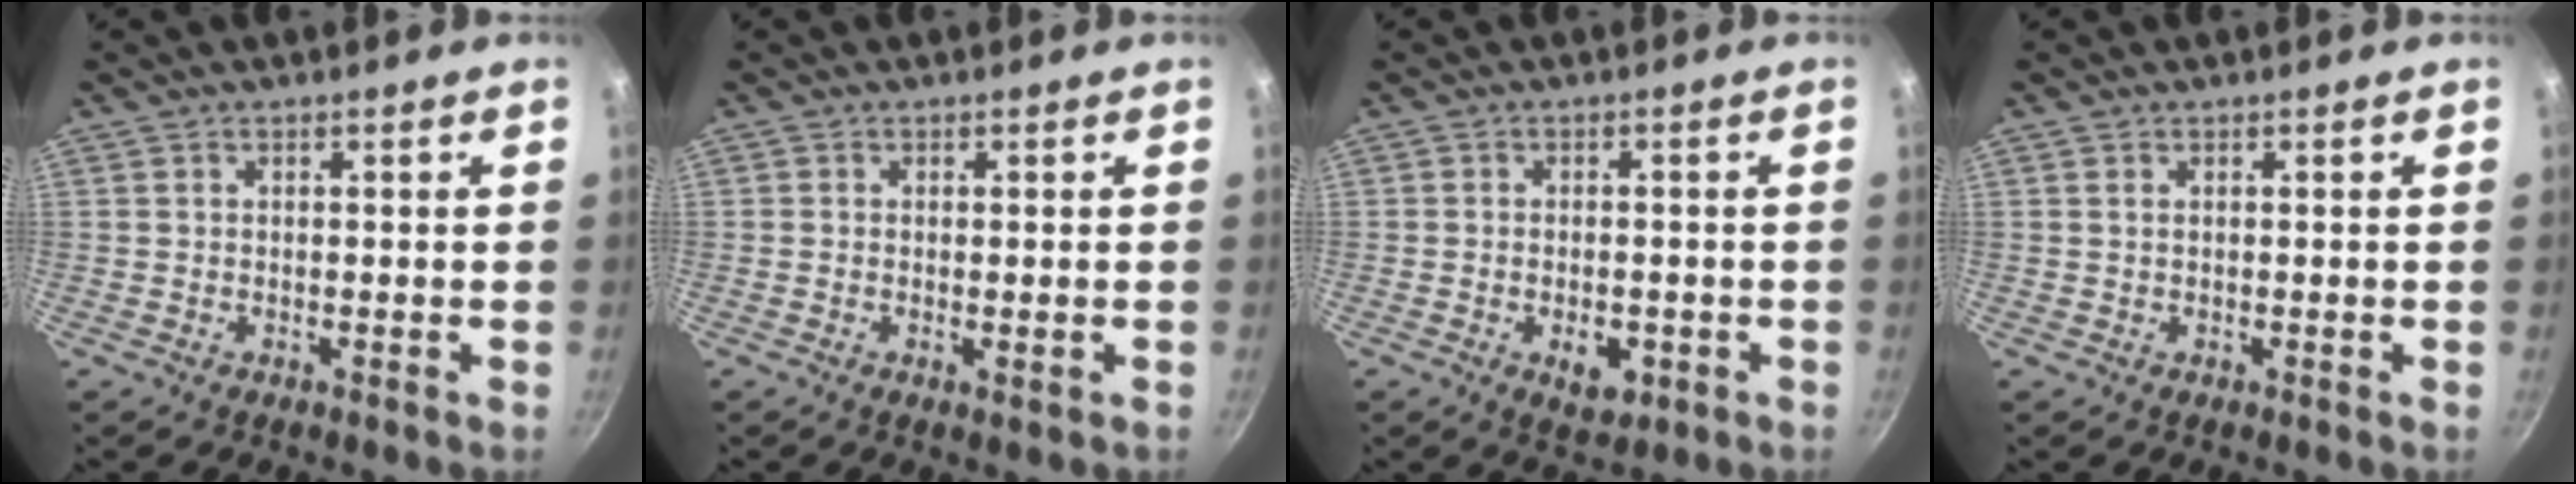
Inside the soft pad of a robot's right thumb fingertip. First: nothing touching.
{"total": 1.1, "force": [-0.1, 0.2, 1.1], "torque": [-0.020, -0.004, -0.003]}
{"total": 5.0, "force": [-1.7, 2.9, 3.8], "torque": [-0.044, 0.008, -0.017]}
{"total": 0.6, "force": [0.3, 0.3, 0.4], "torque": [-0.008, 0.001, 0.005]}